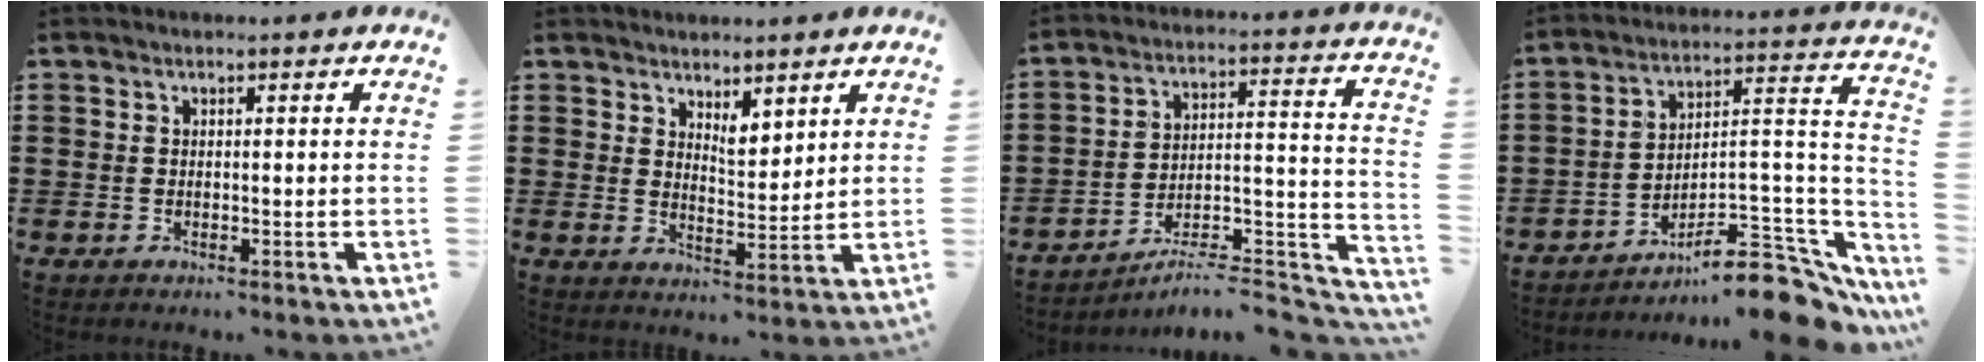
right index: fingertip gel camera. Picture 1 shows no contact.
{"total": 3.7, "force": [3.2, 1.2, 1.3], "torque": [-0.026, -0.006, 0.057]}
{"total": 5.9, "force": [-5.5, 0.5, 2.3], "torque": [-0.031, -0.012, -0.110]}
{"total": 11.4, "force": [-8.9, 3.2, 6.3], "torque": [-0.074, 0.027, -0.162]}